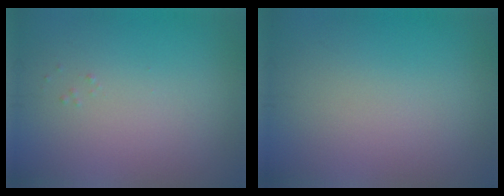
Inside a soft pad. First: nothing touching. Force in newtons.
{"total": 0.0}